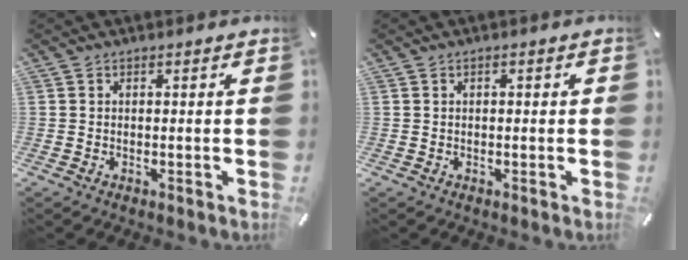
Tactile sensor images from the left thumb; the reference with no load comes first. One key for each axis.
{"total": 0.8, "fx": 0.0, "fy": 0.4, "fz": 0.7, "tx": -0.011, "ty": 0.002, "tz": -0.002}